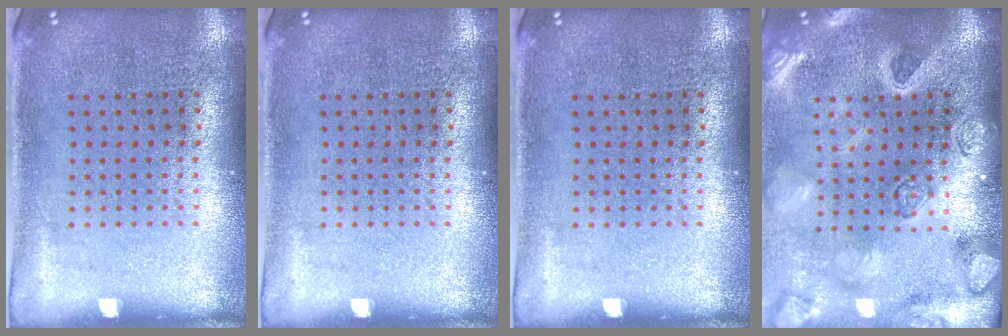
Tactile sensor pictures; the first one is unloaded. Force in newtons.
{"total": 0.0}
{"total": 0.0}
{"total": 3.7, "press": 3.0, "slide": 2.1}